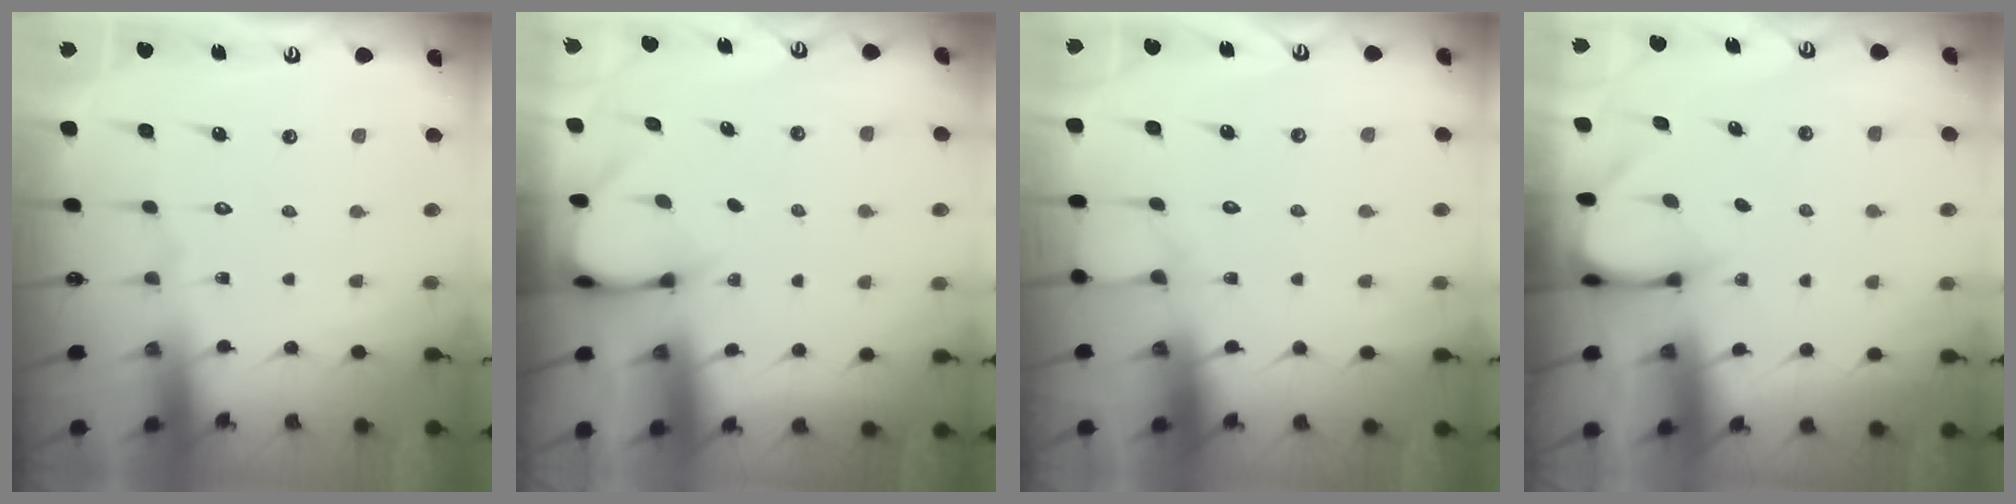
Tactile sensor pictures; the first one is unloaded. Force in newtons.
{"total": 3.2, "press": 3.2, "slide": 0.2}
{"total": 4.5, "press": 4.5, "slide": 0.4}
{"total": 3.0, "press": 2.9, "slide": 0.4}